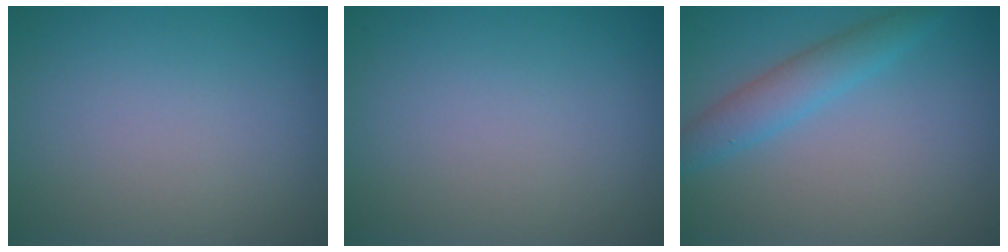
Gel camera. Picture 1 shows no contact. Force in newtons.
{"total": 0.0}
{"total": 2.9, "press": 2.9, "slide": 0.0}